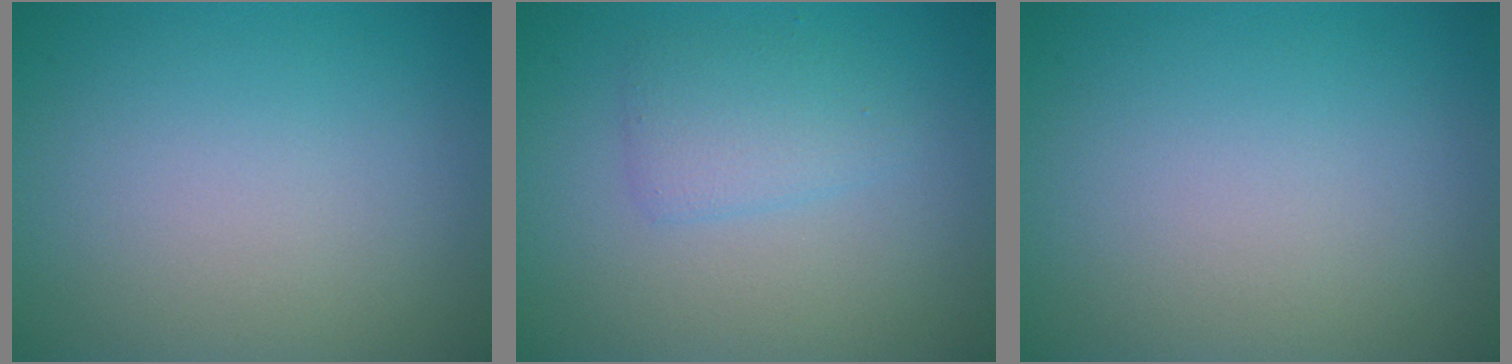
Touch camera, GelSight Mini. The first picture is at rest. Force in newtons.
{"total": 2.2, "press": 2.2, "slide": 0.0}
{"total": 0.0}